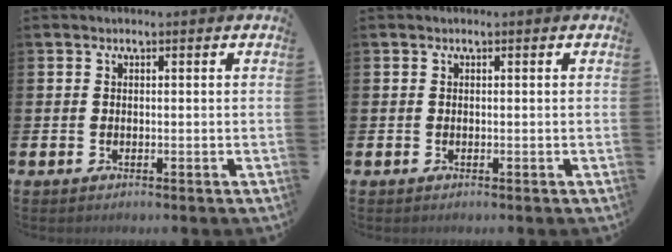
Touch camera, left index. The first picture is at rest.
{"total": 0.0}